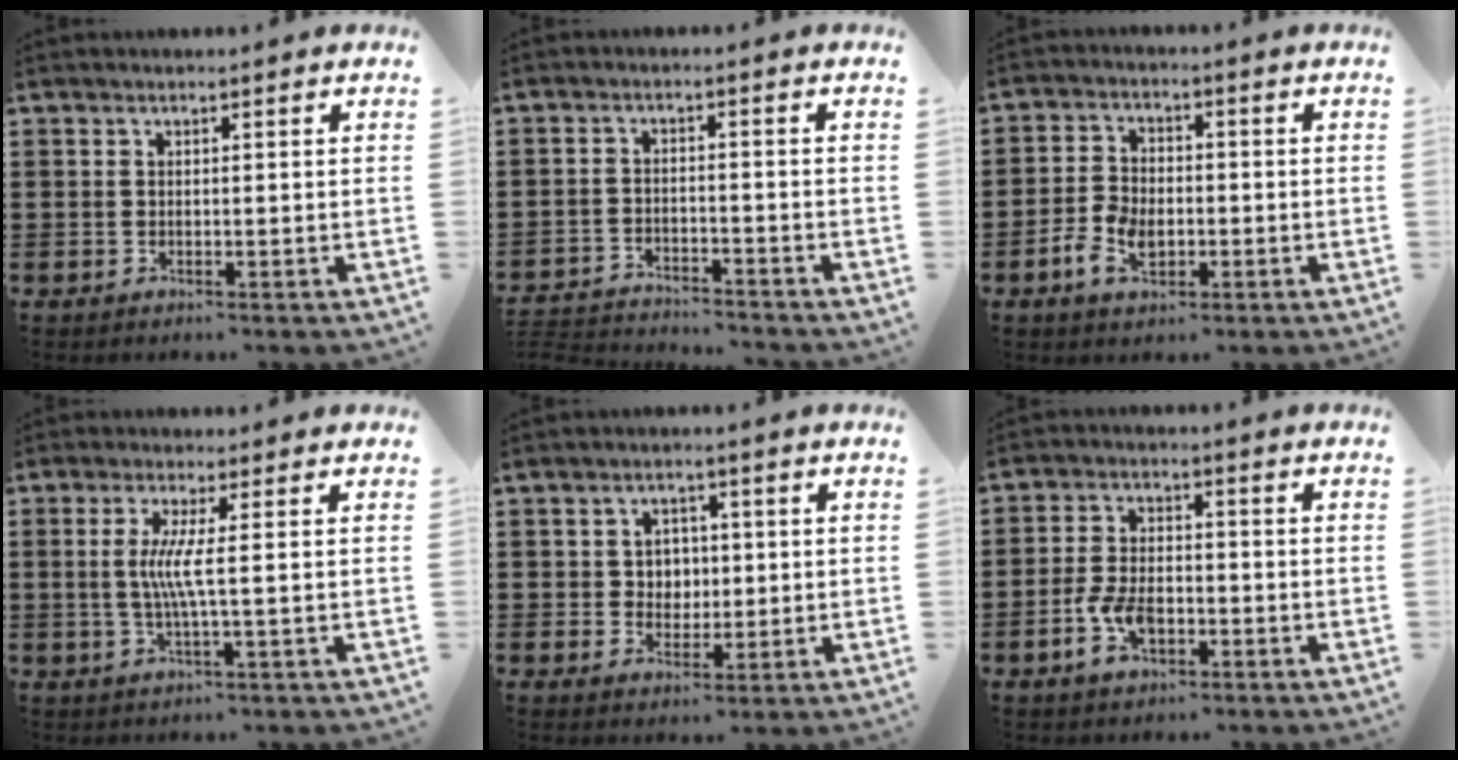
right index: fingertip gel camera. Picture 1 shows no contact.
{"total": 3.2, "force": [-3.2, 0.0, 0.0], "torque": [-0.013, -0.002, -0.072]}
{"total": 5.4, "force": [-2.0, 3.3, 3.7], "torque": [-0.088, 0.002, -0.039]}
{"total": 4.8, "force": [0.2, -0.5, 4.8], "torque": [-0.098, -0.012, -0.002]}
{"total": 3.1, "force": [0.3, 2.9, 1.0], "torque": [-0.033, 0.010, 0.002]}
{"total": 5.3, "force": [-2.2, 2.9, 3.9], "torque": [-0.094, -0.001, -0.045]}